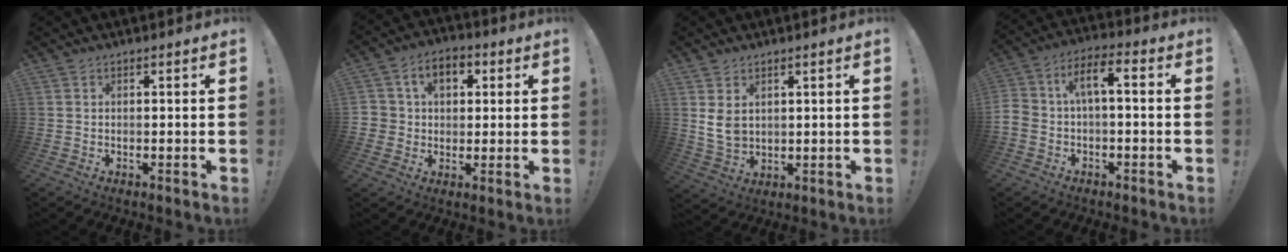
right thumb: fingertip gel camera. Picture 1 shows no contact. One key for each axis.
{"total": 8.4, "fx": 2.0, "fy": 7.1, "fz": 4.1, "tx": -0.064, "ty": 0.000, "tz": 0.042}
{"total": 6.7, "fx": 2.7, "fy": 4.7, "fz": 4.0, "tx": -0.071, "ty": -0.010, "tz": 0.053}
{"total": 7.2, "fx": -1.6, "fy": 4.0, "fz": 5.7, "tx": -0.119, "ty": 0.021, "tz": -0.027}